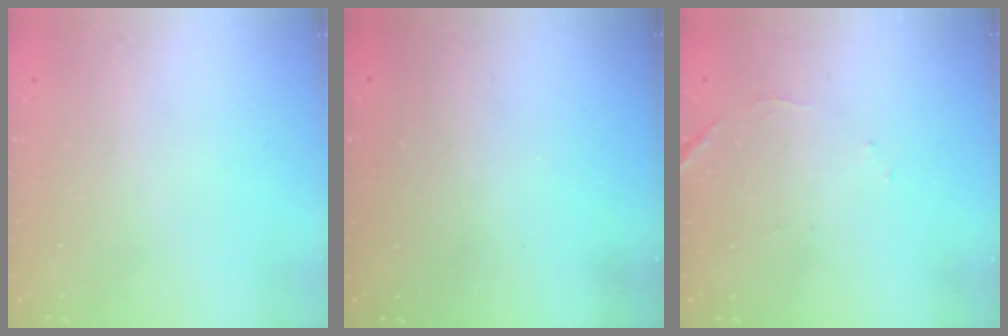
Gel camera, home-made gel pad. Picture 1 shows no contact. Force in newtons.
{"total": 3.4, "press": 3.4, "slide": 0.1}
{"total": 6.5, "press": 6.5, "slide": 0.3}